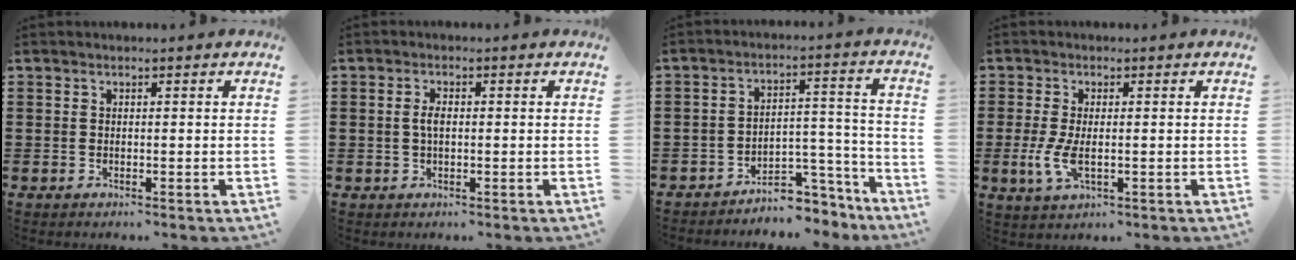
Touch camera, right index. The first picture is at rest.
{"total": 2.3, "force": [0.0, 0.9, 2.1], "torque": [-0.041, 0.001, -0.001]}
{"total": 5.4, "force": [-5.0, 1.5, 1.3], "torque": [-0.023, 0.013, -0.099]}
{"total": 4.6, "force": [-0.7, 1.8, 4.2], "torque": [-0.099, -0.009, -0.017]}